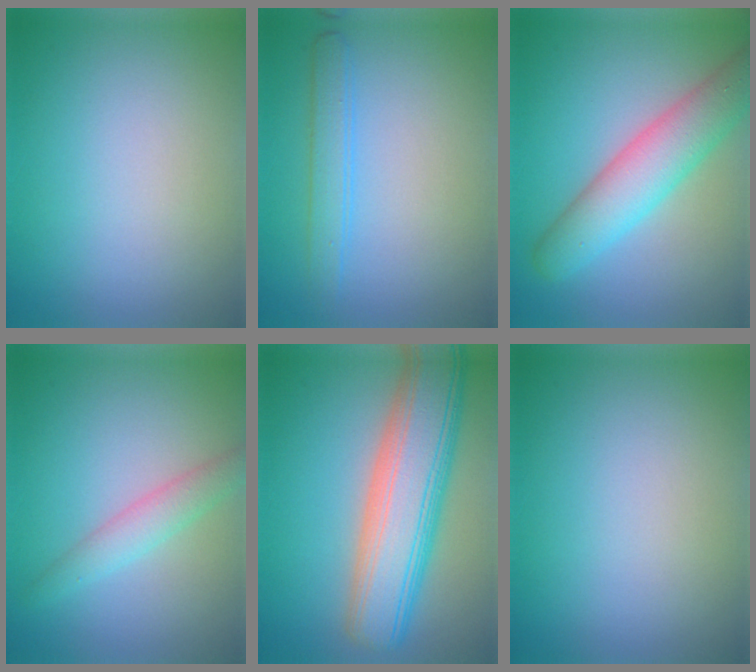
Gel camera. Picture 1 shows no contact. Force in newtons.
{"total": 2.2, "press": 2.2, "slide": 0.2}
{"total": 6.2, "press": 6.2, "slide": 0.3}
{"total": 2.4, "press": 2.4, "slide": 0.0}
{"total": 10.0, "press": 10.0, "slide": 0.8}
{"total": 0.0}